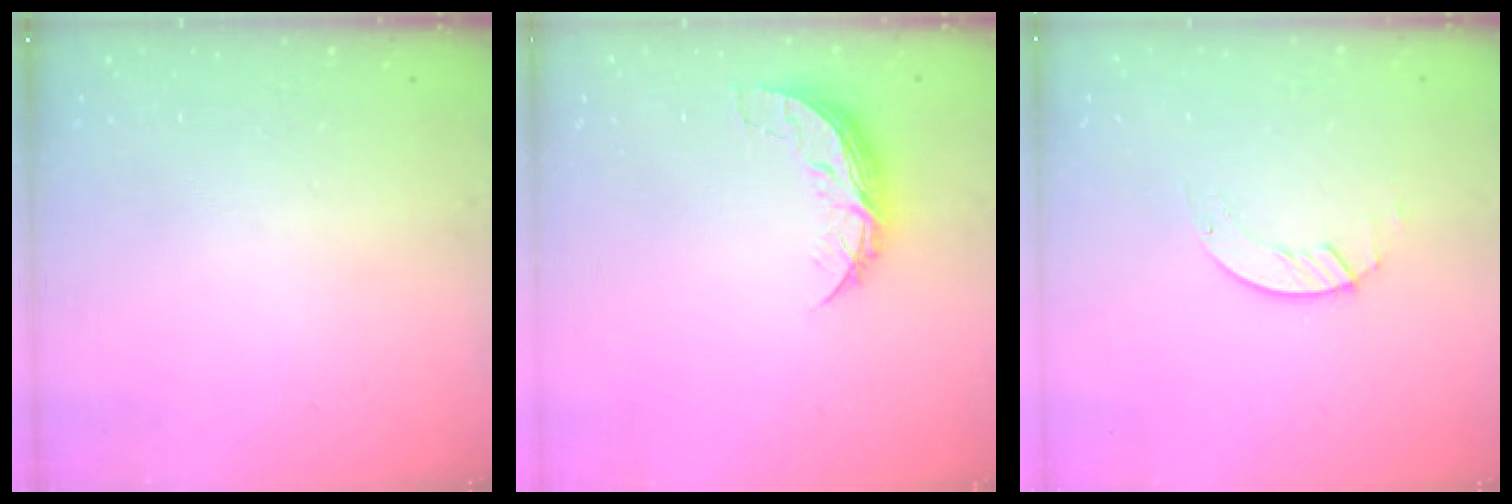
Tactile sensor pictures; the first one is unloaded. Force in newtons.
{"total": 8.0, "press": 8.0, "slide": 0.6}
{"total": 1.3, "press": 1.3, "slide": 0.2}